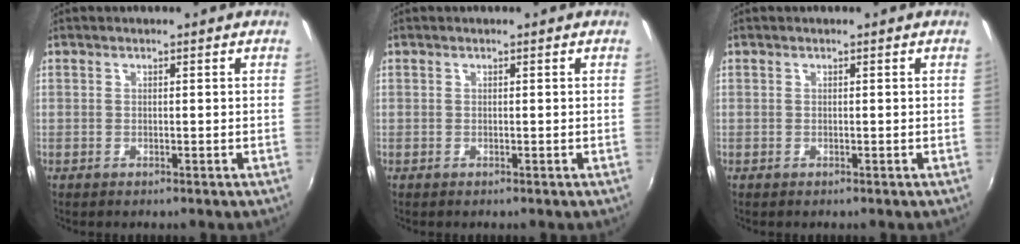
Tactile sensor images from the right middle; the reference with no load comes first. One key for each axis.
{"total": 0.0}
{"total": 0.0}